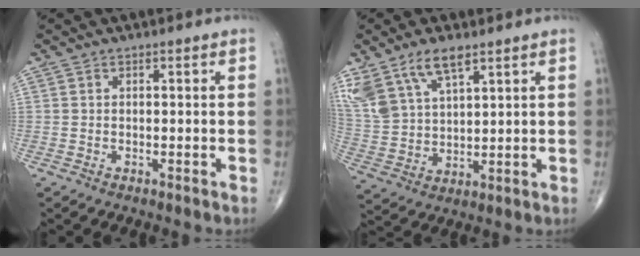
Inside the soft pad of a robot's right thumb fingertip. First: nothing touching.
{"total": 13.1, "force": [8.4, 6.0, 8.1], "torque": [-0.160, -0.021, 0.174]}